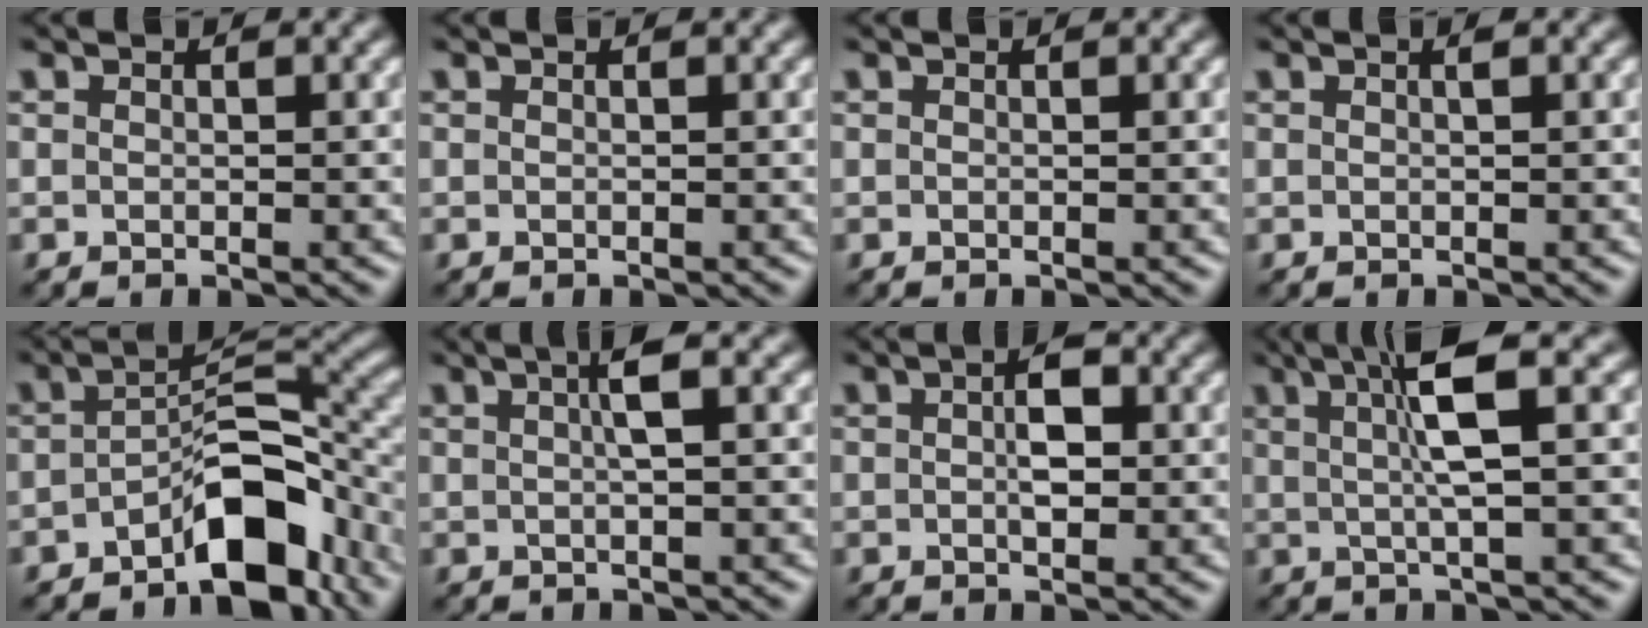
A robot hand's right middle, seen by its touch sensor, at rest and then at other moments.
{"total": 0.0}
{"total": 0.0}
{"total": 0.5, "force": [0.2, 0.1, 0.5], "torque": [-0.010, 0.004, 0.004]}
{"total": 8.3, "force": [-4.3, 3.7, 6.0], "torque": [-0.080, 0.007, -0.072]}
{"total": 2.4, "force": [0.7, 0.4, 2.3], "torque": [-0.037, 0.008, 0.010]}
{"total": 2.8, "force": [0.2, 1.4, 2.4], "torque": [-0.041, 0.004, 0.000]}
{"total": 5.3, "force": [1.5, 0.7, 5.0], "torque": [-0.095, 0.006, 0.028]}